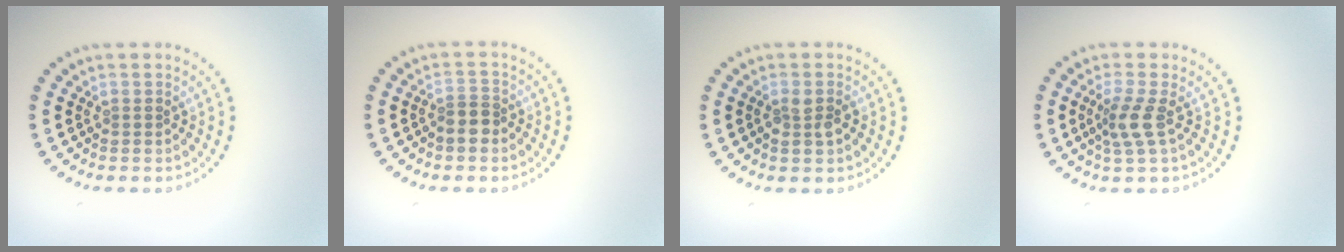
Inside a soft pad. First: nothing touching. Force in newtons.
{"total": 2.1, "press": 1.7, "slide": 1.1}
{"total": 1.4, "press": 1.4, "slide": 0.4}
{"total": 2.5, "press": 1.9, "slide": 1.7}